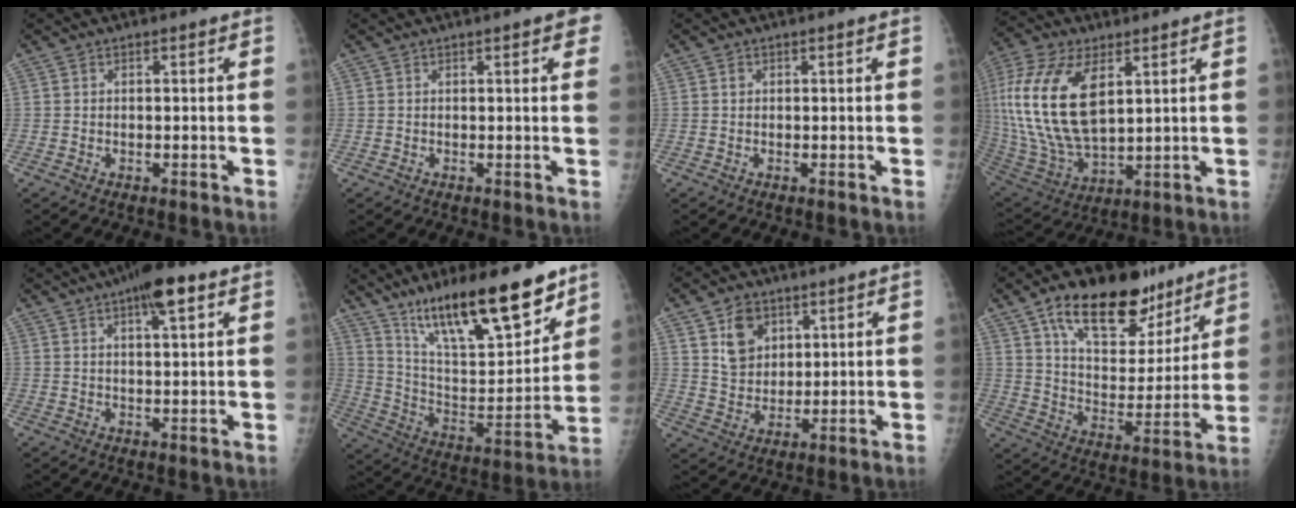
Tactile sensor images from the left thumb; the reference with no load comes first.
{"total": 4.2, "force": [2.1, 0.9, 3.5], "torque": [-0.029, 0.001, 0.020]}
{"total": 0.7, "force": [0.3, 0.4, 0.4], "torque": [-0.007, 0.000, 0.006]}
{"total": 21.5, "force": [5.8, 10.8, 17.7], "torque": [-0.382, -0.022, 0.114]}
{"total": 7.8, "force": [4.3, 2.2, 6.2], "torque": [-0.083, -0.006, 0.062]}
{"total": 24.2, "force": [16.9, 6.7, 16.0], "torque": [-0.231, -0.074, 0.294]}
{"total": 8.1, "force": [4.0, 5.9, 4.0], "torque": [-0.047, -0.024, 0.079]}
{"total": 22.5, "force": [14.3, 11.1, 13.3], "torque": [-0.159, -0.053, 0.237]}